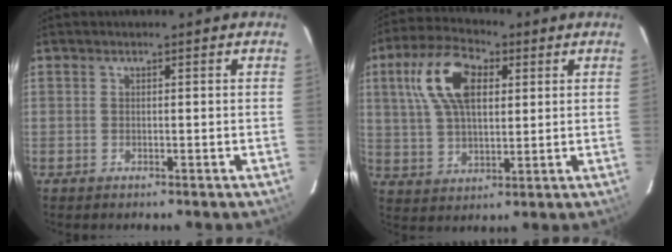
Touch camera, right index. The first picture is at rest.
{"total": 13.4, "force": [4.4, 7.0, 10.6], "torque": [-0.212, 0.029, 0.080]}